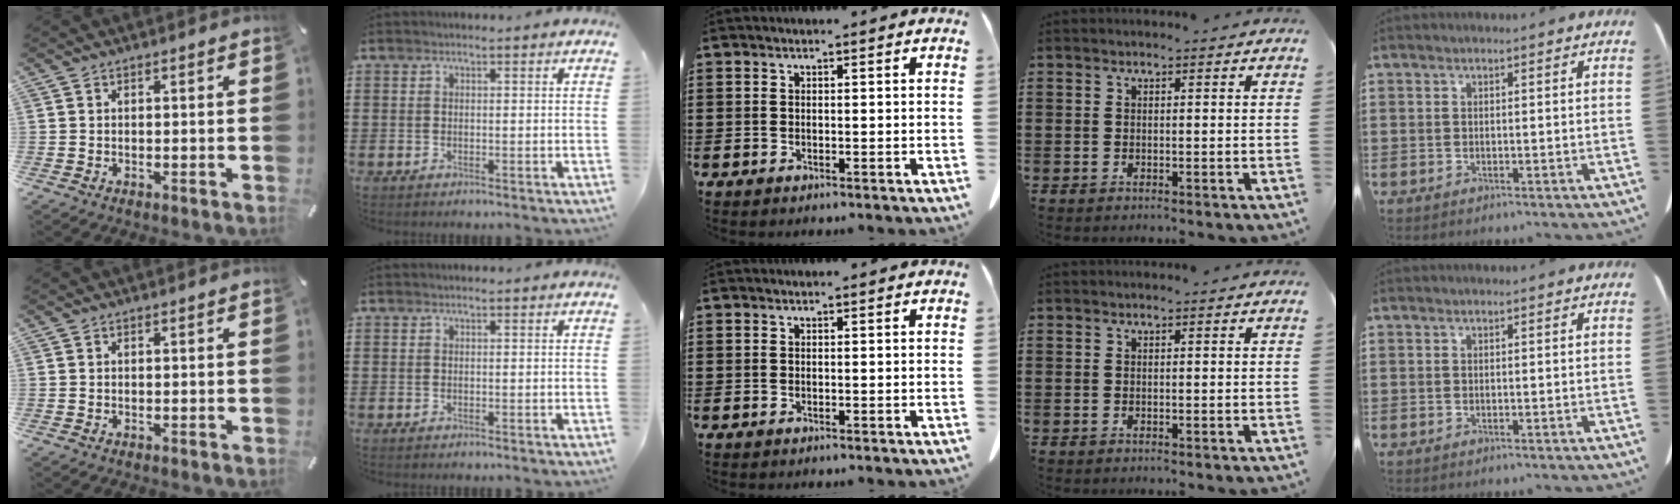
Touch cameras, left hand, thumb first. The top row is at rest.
{}